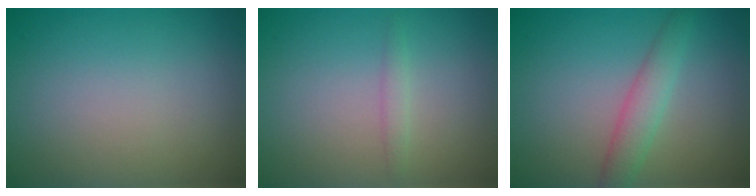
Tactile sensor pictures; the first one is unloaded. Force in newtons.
{"total": 0.9, "press": 0.9, "slide": 0.1}
{"total": 2.7, "press": 2.7, "slide": 0.1}